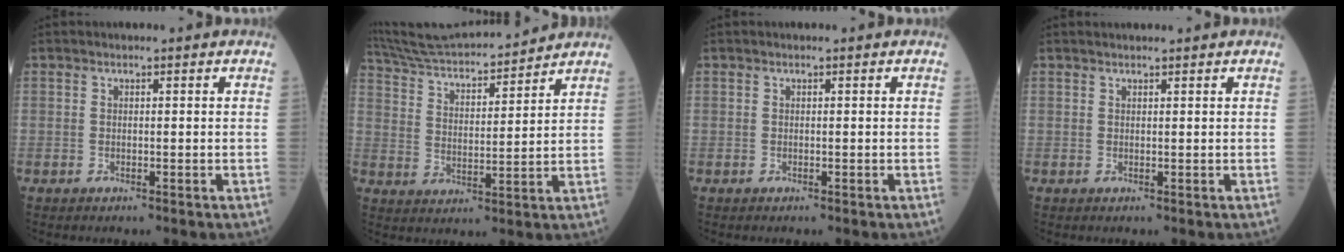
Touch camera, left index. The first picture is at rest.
{"total": 18.6, "force": [17.5, 2.0, 6.1], "torque": [-0.114, 0.025, 0.285]}
{"total": 0.0}
{"total": 2.0, "force": [1.9, 0.0, 0.7], "torque": [-0.006, 0.023, 0.031]}